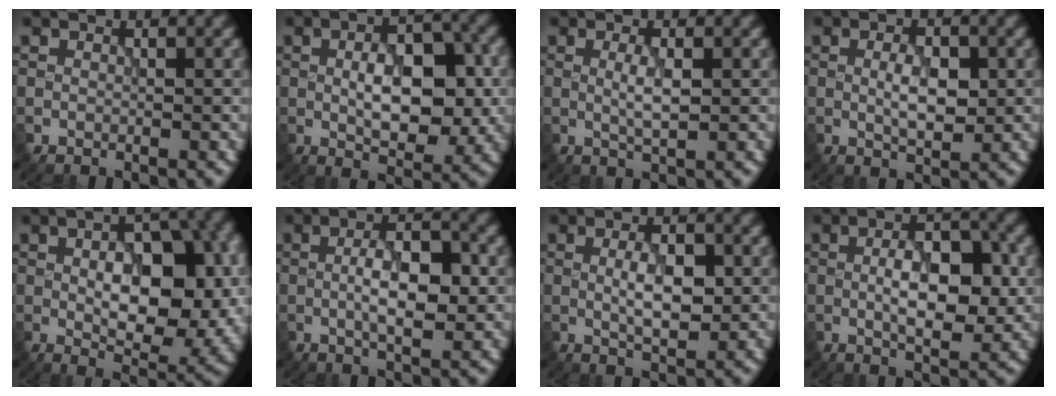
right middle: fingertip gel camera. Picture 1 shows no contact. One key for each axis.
{"total": 7.1, "fx": -0.2, "fy": 3.5, "fz": 6.2, "tx": -0.099, "ty": -0.001, "tz": -0.004}
{"total": 2.1, "fx": 0.1, "fy": 0.4, "fz": 2.1, "tx": -0.042, "ty": 0.001, "tz": 0.002}
{"total": 3.3, "fx": 0.0, "fy": 1.4, "fz": 3.0, "tx": -0.057, "ty": -0.001, "tz": 0.002}
{"total": 10.3, "fx": -0.1, "fy": 5.5, "fz": 8.8, "tx": -0.125, "ty": -0.005, "tz": 0.006}
{"total": 5.2, "fx": -0.4, "fy": 1.9, "fz": 4.9, "tx": -0.089, "ty": 0.003, "tz": -0.010}
{"total": 3.8, "fx": 0.0, "fy": 1.5, "fz": 3.5, "tx": -0.065, "ty": -0.001, "tz": 0.002}
{"total": 6.4, "fx": -0.2, "fy": 2.7, "fz": 5.8, "tx": -0.099, "ty": 0.000, "tz": -0.005}